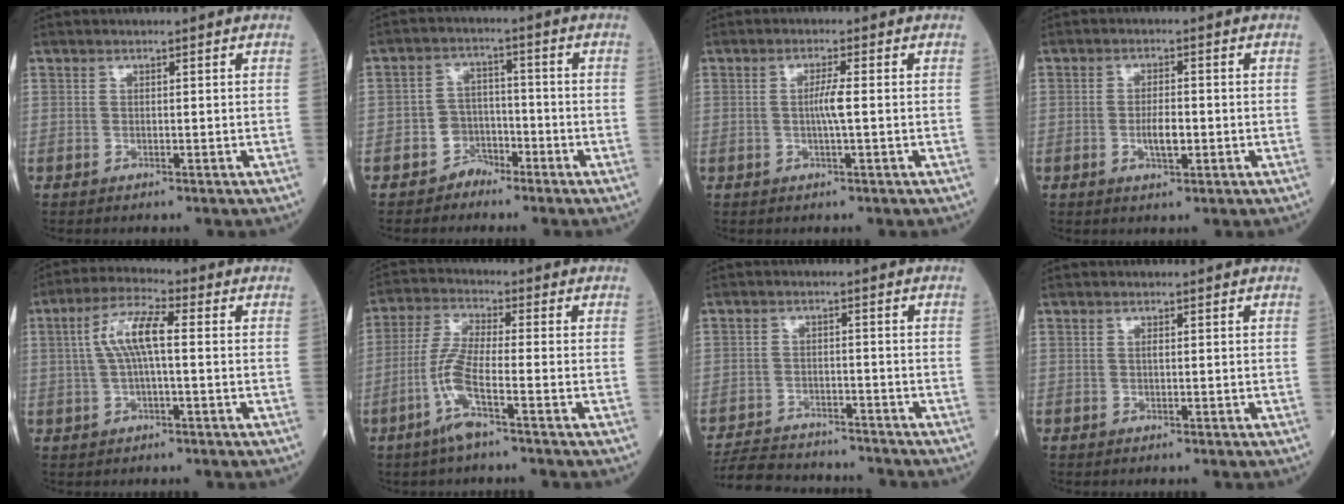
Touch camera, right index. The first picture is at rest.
{"total": 4.1, "force": [-2.7, 3.1, 0.4], "torque": [-0.004, 0.013, -0.049]}
{"total": 2.8, "force": [-0.1, -0.2, 2.8], "torque": [-0.052, -0.002, -0.004]}
{"total": 3.7, "force": [-0.9, 1.1, 3.4], "torque": [-0.065, 0.000, -0.014]}
{"total": 7.2, "force": [0.7, 1.5, 7.0], "torque": [-0.147, 0.022, 0.010]}
{"total": 7.3, "force": [-3.4, 0.2, 6.5], "torque": [-0.143, -0.004, -0.073]}
{"total": 11.6, "force": [-10.9, 3.0, 2.8], "torque": [-0.052, 0.006, -0.161]}
{"total": 0.6, "force": [0.0, 0.1, 0.5], "torque": [-0.014, 0.000, -0.001]}